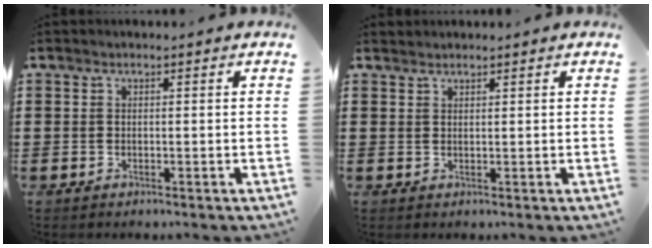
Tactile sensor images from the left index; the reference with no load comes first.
{"total": 1.1, "force": [1.0, 0.2, 0.0], "torque": [-0.002, 0.001, 0.021]}